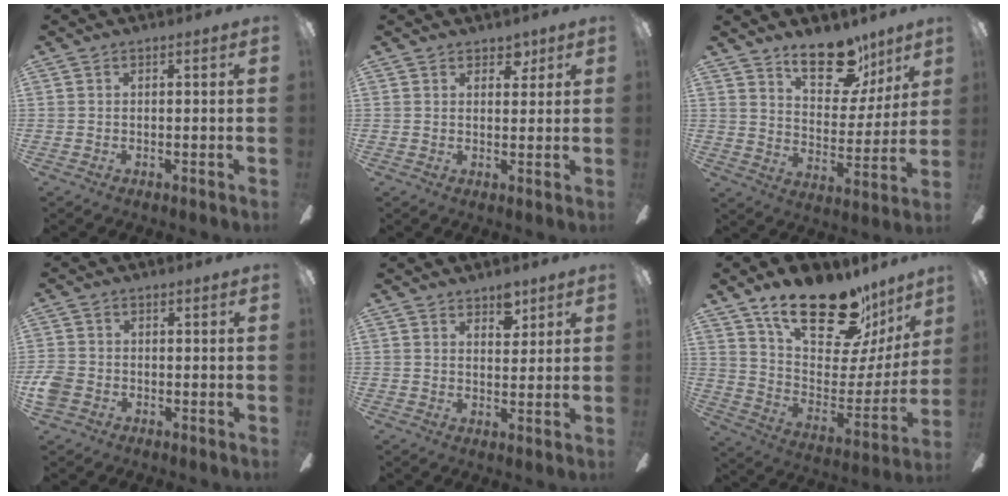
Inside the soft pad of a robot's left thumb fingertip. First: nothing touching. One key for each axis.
{"total": 3.6, "fx": 2.7, "fy": 2.1, "fz": 1.2, "tx": -0.004, "ty": -0.009, "tz": 0.046}
{"total": 16.8, "fx": 11.5, "fy": 8.2, "fz": 9.1, "tx": -0.127, "ty": -0.064, "tz": 0.202}
{"total": 4.3, "fx": -1.6, "fy": 3.4, "fz": 2.1, "tx": -0.043, "ty": 0.010, "tz": -0.028}
{"total": 5.8, "fx": 4.2, "fy": 3.0, "fz": 2.7, "tx": -0.012, "ty": -0.024, "tz": 0.068}
{"total": 26.0, "fx": 18.9, "fy": 10.5, "fz": 14.4, "tx": -0.212, "ty": -0.125, "tz": 0.326}